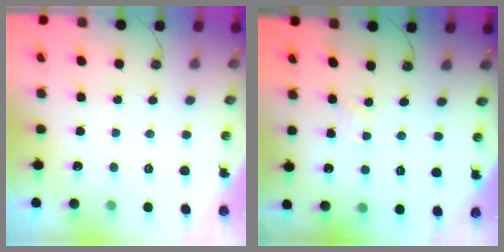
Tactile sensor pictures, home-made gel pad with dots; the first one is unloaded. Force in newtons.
{"total": 2.4, "press": 2.4, "slide": 0.3}